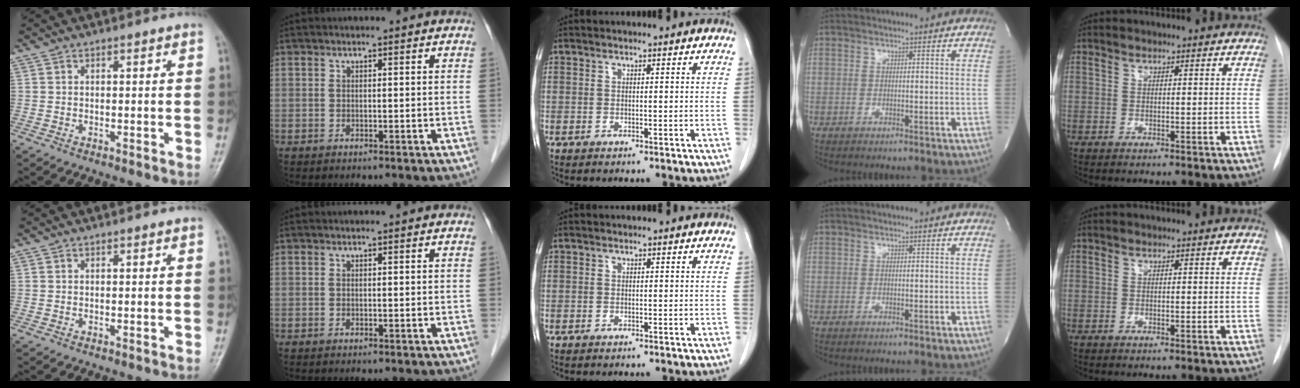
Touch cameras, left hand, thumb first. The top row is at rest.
{}